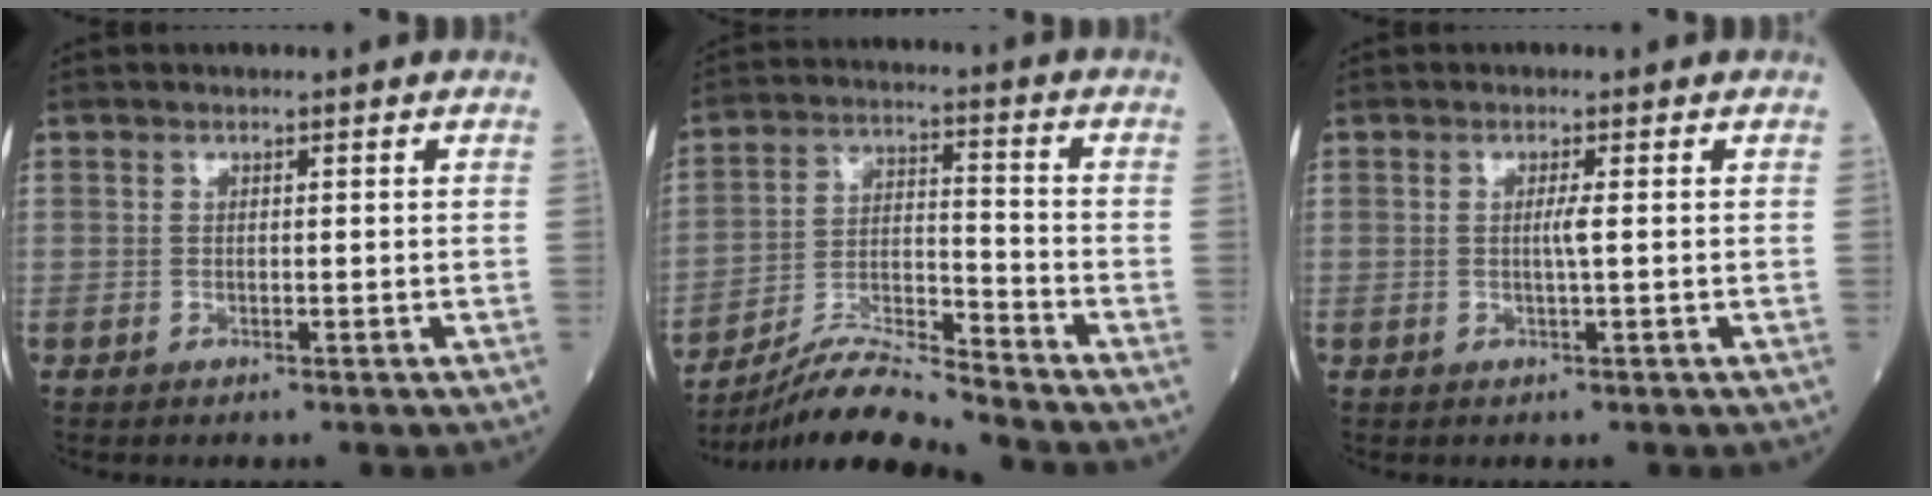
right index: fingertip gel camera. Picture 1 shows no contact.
{"total": 9.6, "force": [-9.0, -1.3, 3.0], "torque": [-0.062, 0.005, -0.167]}
{"total": 1.4, "force": [0.0, -0.4, 1.3], "torque": [-0.026, -0.001, -0.002]}